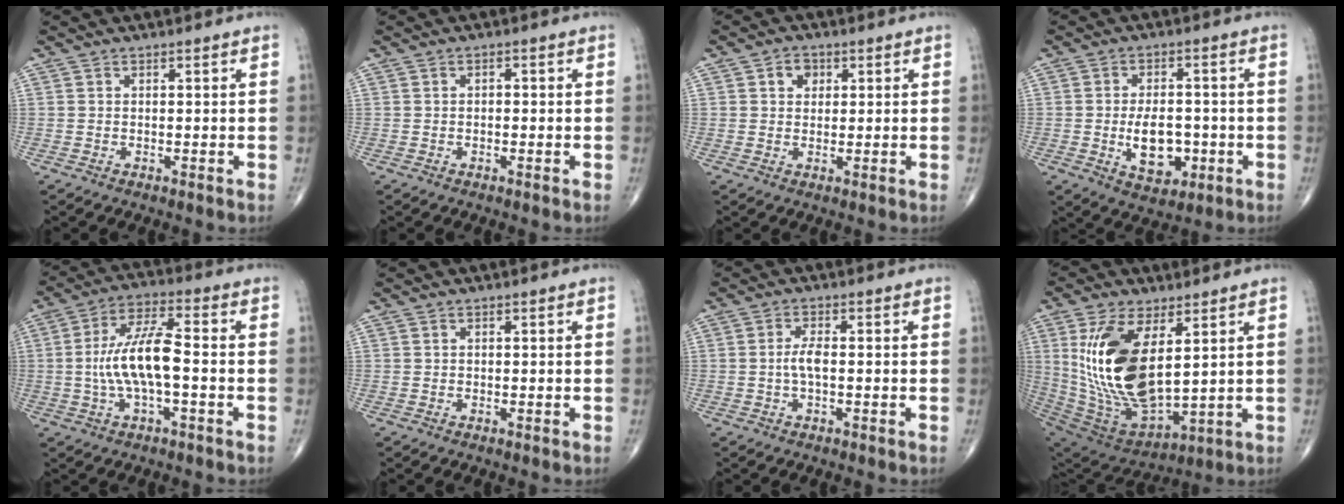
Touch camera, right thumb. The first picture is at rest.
{"total": 0.7, "force": [-0.1, 0.5, 0.5], "torque": [-0.001, 0.003, -0.004]}
{"total": 3.1, "force": [1.1, 2.5, 1.4], "torque": [-0.003, 0.000, 0.015]}
{"total": 9.1, "force": [-1.9, 5.4, 7.0], "torque": [-0.093, 0.004, -0.021]}
{"total": 11.5, "force": [-1.2, 3.7, 10.8], "torque": [-0.219, 0.032, -0.026]}
{"total": 0.0}
{"total": 2.8, "force": [-0.3, 0.9, 2.6], "torque": [-0.057, 0.004, -0.008]}
{"total": 20.8, "force": [4.9, 9.9, 17.6], "torque": [-0.346, -0.032, 0.111]}